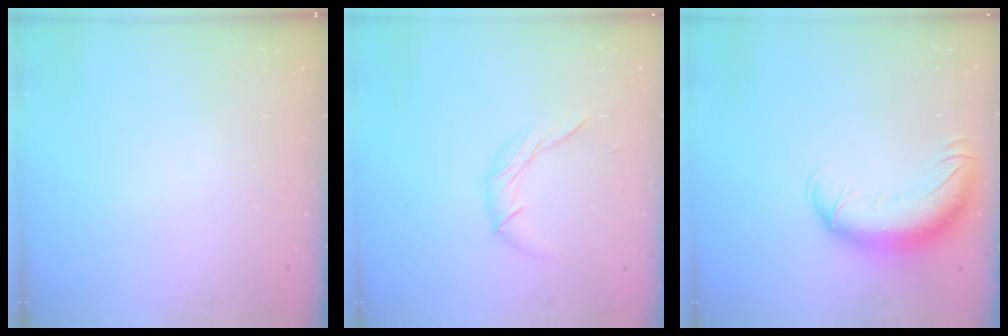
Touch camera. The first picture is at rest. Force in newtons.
{"total": 6.8, "press": 6.8, "slide": 0.7}
{"total": 13.4, "press": 13.0, "slide": 3.1}